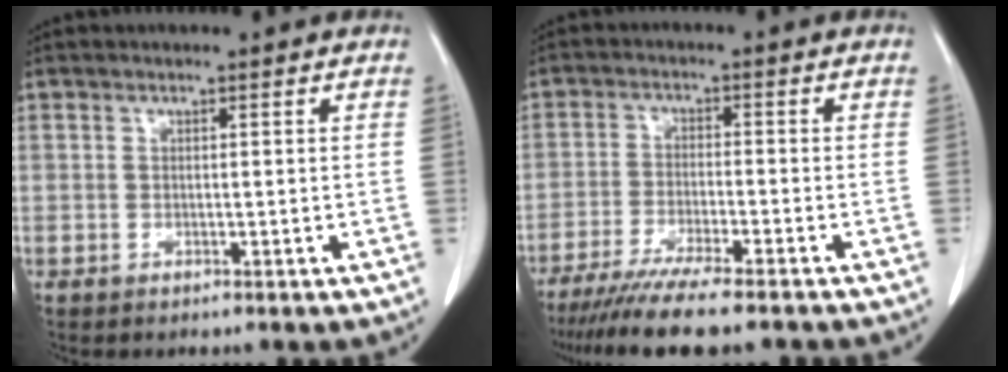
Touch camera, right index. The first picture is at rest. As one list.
[{"total": 11.4, "force": [-9.5, 0.2, 6.4], "torque": [-0.093, -0.029, -0.151]}]